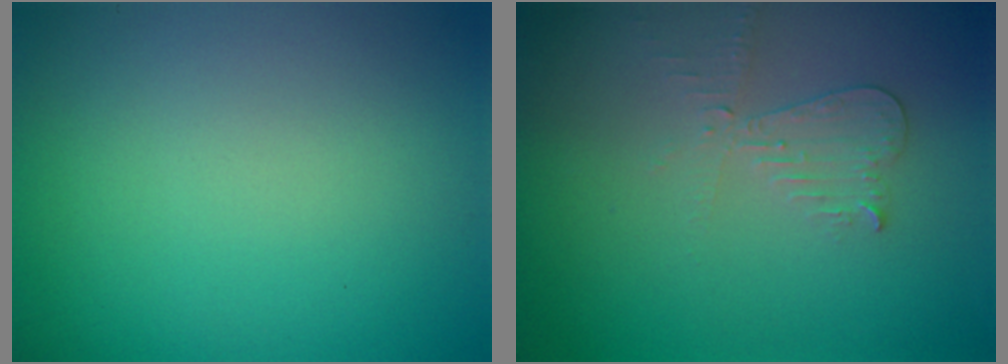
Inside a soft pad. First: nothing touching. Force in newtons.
{"total": 2.1, "press": 2.1, "slide": 0.1}